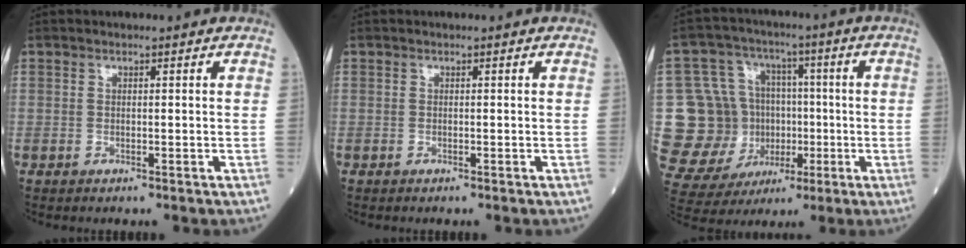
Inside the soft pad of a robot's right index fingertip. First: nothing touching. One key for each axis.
{"total": 0.0}
{"total": 16.3, "fx": -1.5, "fy": 13.6, "fz": 8.9, "tx": -0.182, "ty": 0.048, "tz": 0.006}